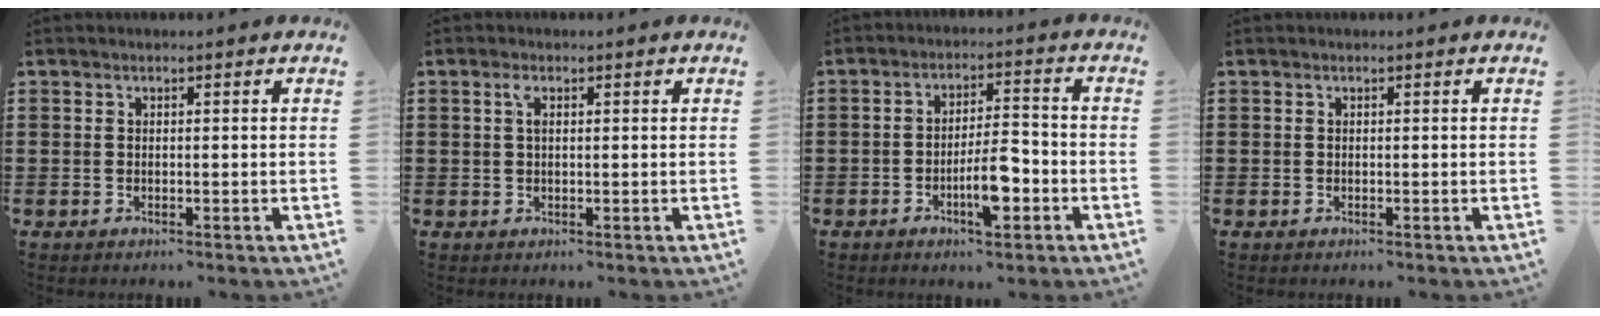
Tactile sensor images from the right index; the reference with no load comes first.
{"total": 1.7, "force": [0.5, 0.6, 1.5], "torque": [-0.032, 0.005, 0.007]}
{"total": 7.0, "force": [-2.8, 2.2, 6.0], "torque": [-0.111, -0.002, -0.049]}
{"total": 0.0}